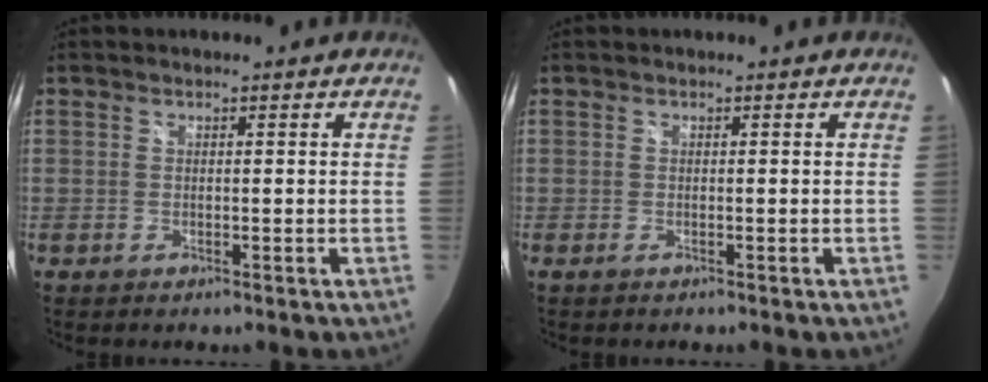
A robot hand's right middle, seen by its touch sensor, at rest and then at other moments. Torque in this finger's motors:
{"motor_torque": [-0.63, -0.69, 0.03, -0.02]}